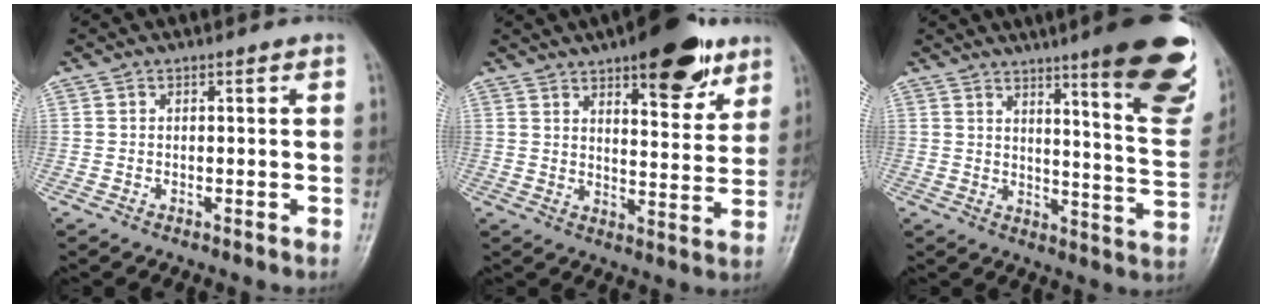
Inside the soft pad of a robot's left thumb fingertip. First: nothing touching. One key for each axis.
{"total": 15.2, "fx": 9.3, "fy": 5.7, "fz": 10.6, "tx": -0.104, "ty": -0.043, "tz": 0.130}
{"total": 20.7, "fx": 12.8, "fy": 3.0, "fz": 16.0, "tx": -0.179, "ty": -0.073, "tz": 0.166}